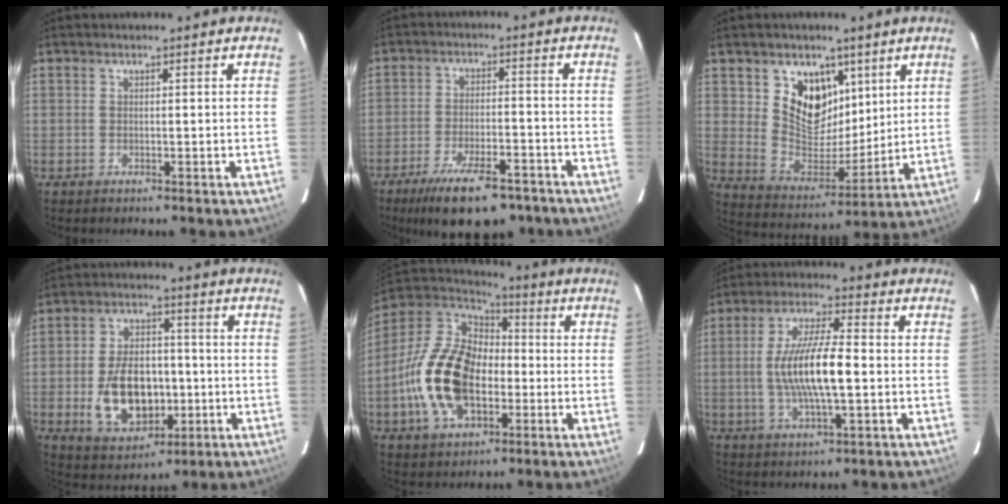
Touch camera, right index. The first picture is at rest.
{"total": 15.1, "force": [-10.8, 5.4, 9.1], "torque": [-0.179, -0.018, -0.163]}
{"total": 12.6, "force": [6.2, 9.0, 6.2], "torque": [-0.112, -0.010, 0.126]}
{"total": 14.0, "force": [-3.0, 8.9, 10.4], "torque": [-0.210, 0.008, -0.030]}
{"total": 20.6, "force": [-4.3, 13.2, 15.3], "torque": [-0.336, 0.007, -0.076]}
{"total": 12.0, "force": [-1.0, 2.7, 11.6], "torque": [-0.225, 0.002, -0.016]}